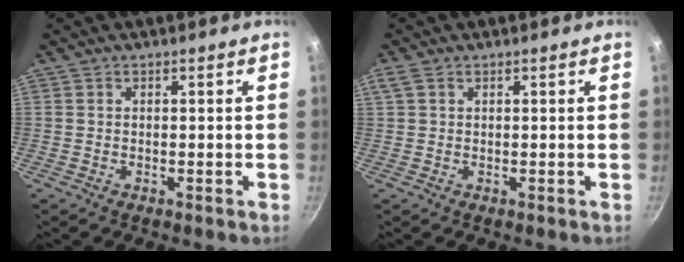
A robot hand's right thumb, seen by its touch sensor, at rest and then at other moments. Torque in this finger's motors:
{"motor_torque": [-0.88, 0.93, -0.01, 0.03, 0.06]}